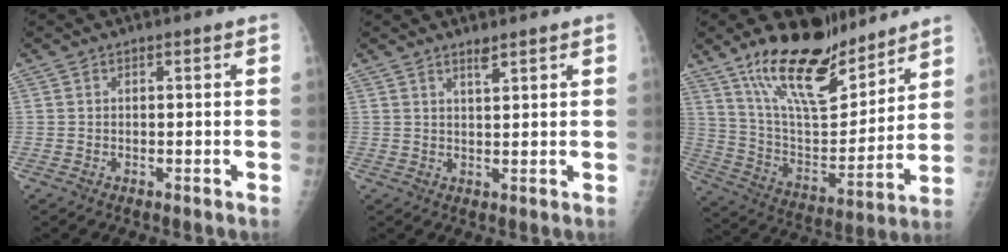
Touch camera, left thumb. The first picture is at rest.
{"total": 2.2, "force": [1.8, 0.4, 1.2], "torque": [-0.016, -0.014, 0.031]}
{"total": 20.4, "force": [15.2, 7.4, 11.4], "torque": [-0.150, -0.093, 0.271]}